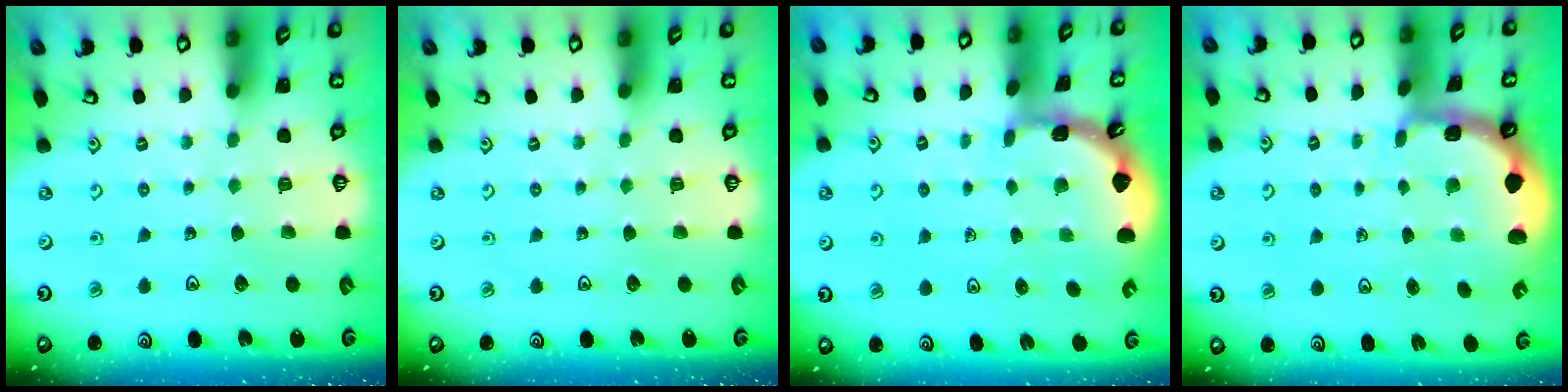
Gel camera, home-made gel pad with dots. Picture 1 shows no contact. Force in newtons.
{"total": 0.0}
{"total": 1.7, "press": 1.7, "slide": 0.1}
{"total": 1.6, "press": 1.4, "slide": 0.7}